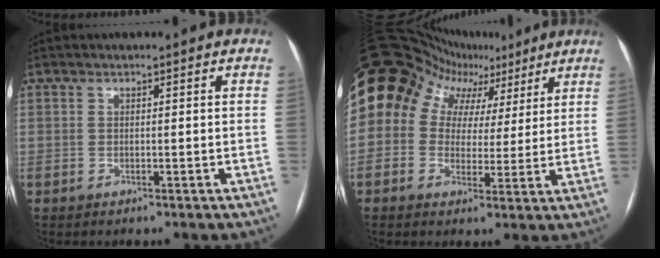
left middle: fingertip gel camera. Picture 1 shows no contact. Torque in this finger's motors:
{"motor_torque": [1.77, -0.37, 1.05, 0.21]}